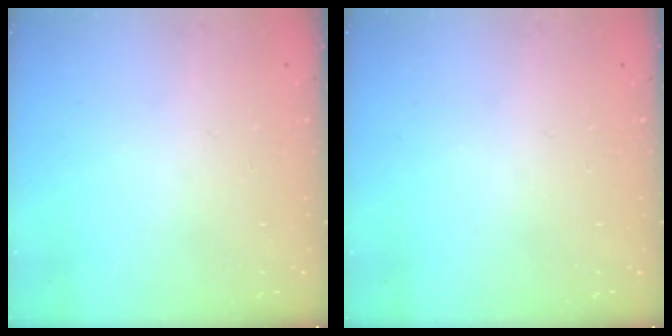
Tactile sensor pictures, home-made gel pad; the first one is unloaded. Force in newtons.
{"total": 0.0}